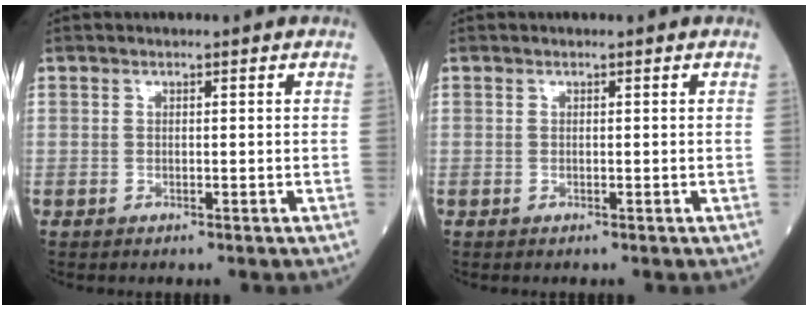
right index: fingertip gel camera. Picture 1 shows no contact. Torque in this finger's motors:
{"motor_torque": [0.12, -0.03, 0.03, 0.00]}